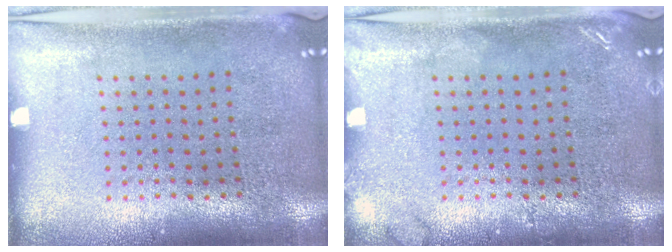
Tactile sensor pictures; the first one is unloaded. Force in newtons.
{"total": 1.3, "press": 1.3, "slide": 0.2}